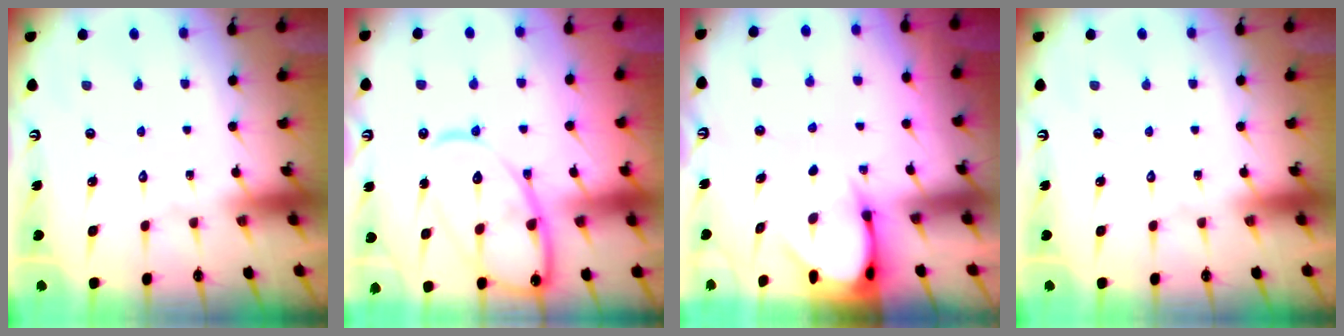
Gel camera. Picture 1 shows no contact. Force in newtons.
{"total": 16.8, "press": 16.7, "slide": 1.6}
{"total": 3.6, "press": 3.6, "slide": 0.4}
{"total": 0.0}